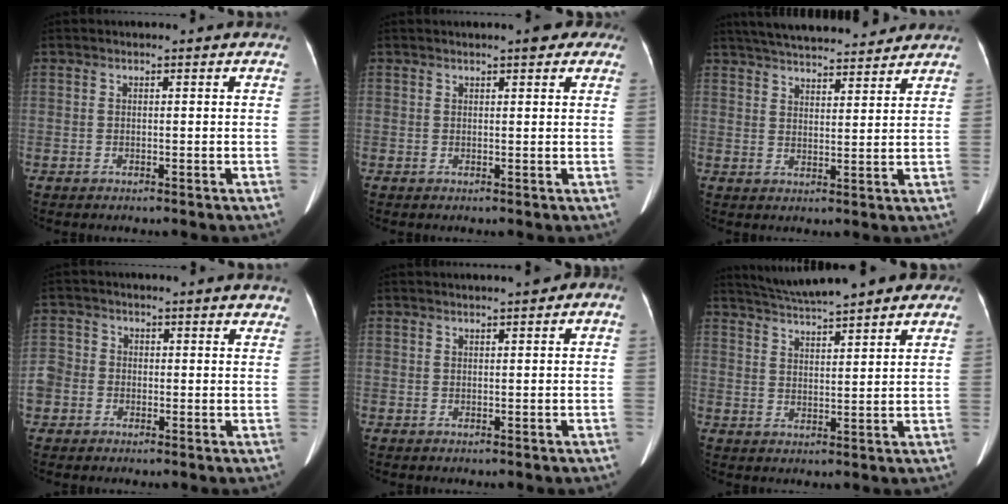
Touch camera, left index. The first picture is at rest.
{"total": 4.0, "force": [2.8, 1.2, 2.5], "torque": [-0.025, 0.016, 0.030]}
{"total": 17.4, "force": [15.6, 3.5, 6.7], "torque": [-0.114, 0.037, 0.227]}
{"total": 6.7, "force": [-0.1, 6.3, 2.4], "torque": [-0.074, 0.024, 0.004]}
{"total": 3.0, "force": [1.4, 1.0, 2.5], "torque": [-0.035, 0.021, 0.017]}
{"total": 11.7, "force": [10.0, 2.1, 5.7], "torque": [-0.088, 0.028, 0.145]}